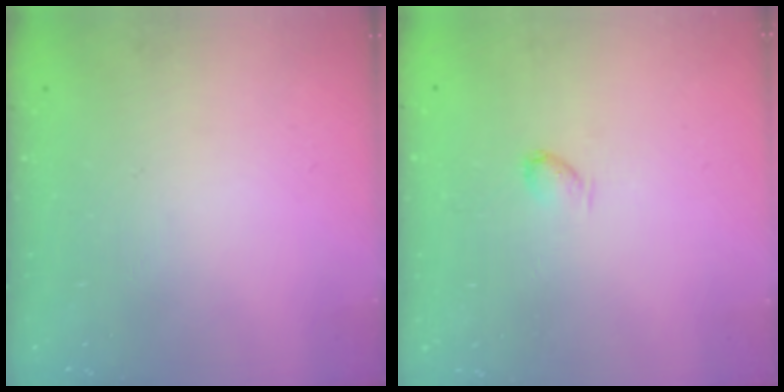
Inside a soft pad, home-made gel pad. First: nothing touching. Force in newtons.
{"total": 2.8, "press": 2.7, "slide": 0.4}